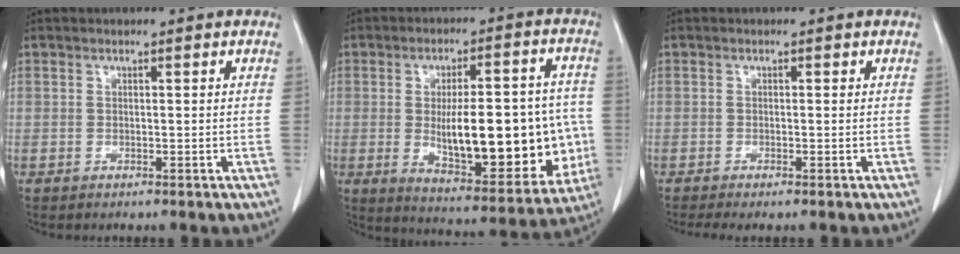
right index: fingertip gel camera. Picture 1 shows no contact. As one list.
[{"total": 21.3, "force": [-2.2, 7.2, 19.9], "torque": [-0.252, 0.015, -0.005]}, {"total": 1.9, "force": [-1.2, 0.3, 1.4], "torque": [-0.021, -0.003, -0.021]}]